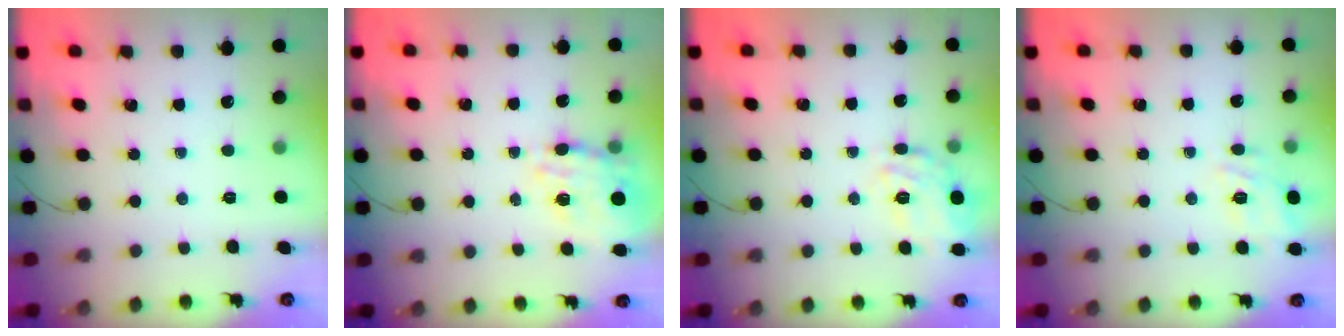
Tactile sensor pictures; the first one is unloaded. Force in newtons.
{"total": 12.5, "press": 12.0, "slide": 3.4}
{"total": 12.4, "press": 12.2, "slide": 1.9}
{"total": 4.8, "press": 4.7, "slide": 1.0}